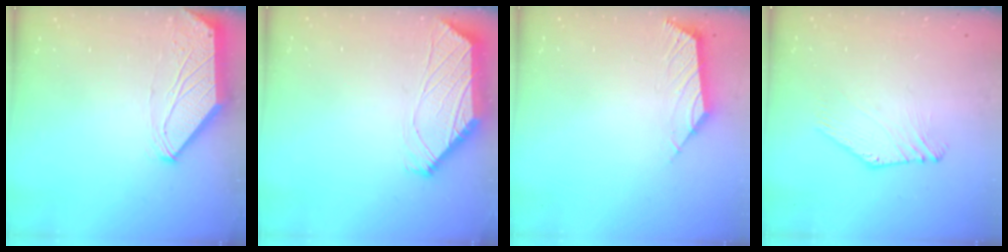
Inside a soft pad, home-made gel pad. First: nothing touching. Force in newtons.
{"total": 1.7, "press": 1.6, "slide": 0.3}
{"total": 3.0, "press": 3.0, "slide": 0.7}
{"total": 2.1, "press": 2.1, "slide": 0.1}